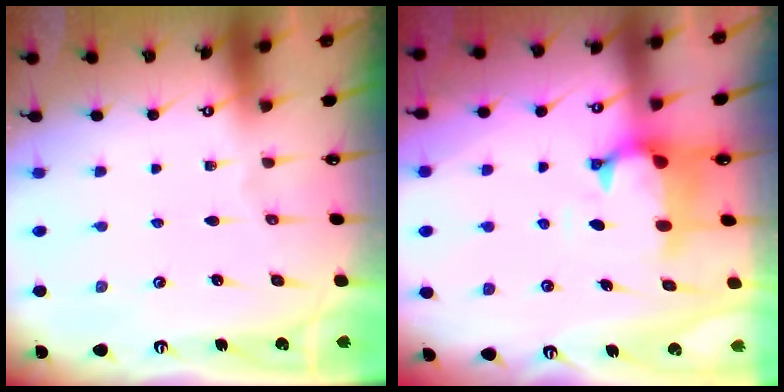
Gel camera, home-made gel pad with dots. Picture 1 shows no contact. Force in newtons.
{"total": 1.5, "press": 0.9, "slide": 1.2}